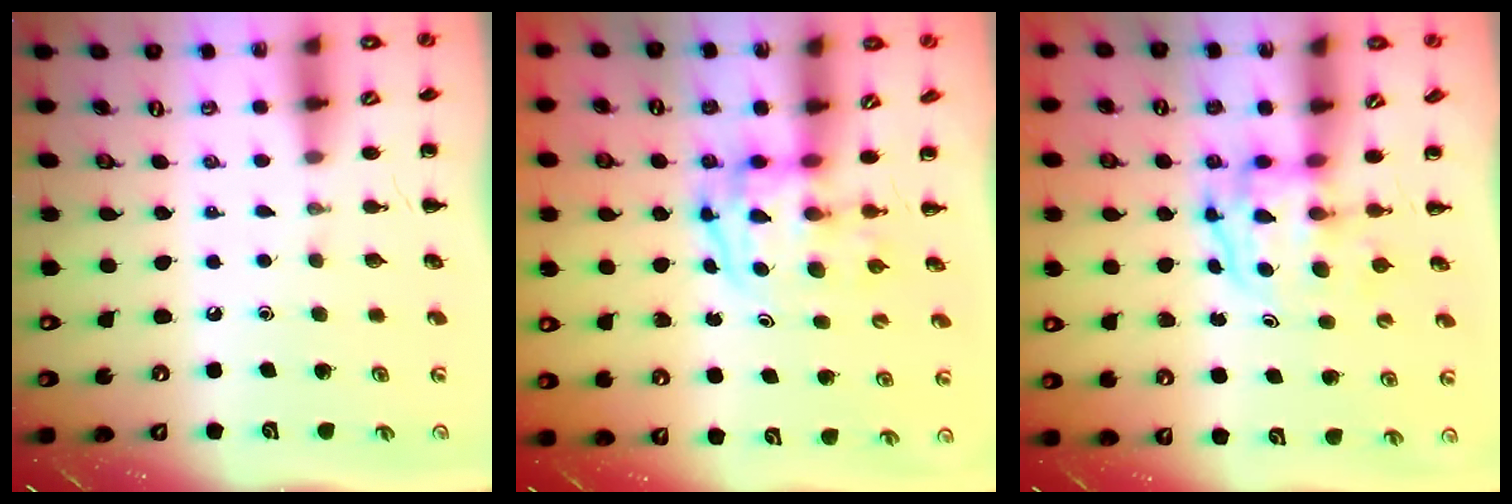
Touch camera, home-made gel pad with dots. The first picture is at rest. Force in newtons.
{"total": 4.0, "press": 3.9, "slide": 0.6}
{"total": 3.7, "press": 3.7, "slide": 0.6}